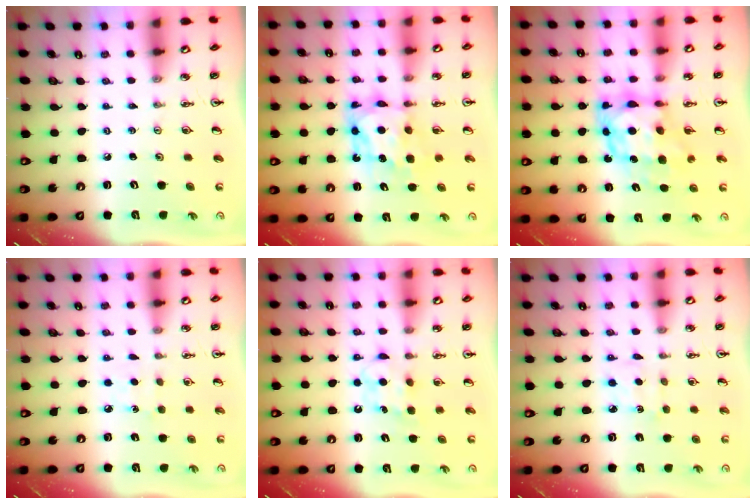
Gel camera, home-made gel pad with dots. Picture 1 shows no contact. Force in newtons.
{"total": 6.8, "press": 6.8, "slide": 0.7}
{"total": 9.2, "press": 9.2, "slide": 0.9}
{"total": 5.5, "press": 5.5, "slide": 0.7}
{"total": 6.7, "press": 6.5, "slide": 1.4}
{"total": 3.8, "press": 3.8, "slide": 0.4}